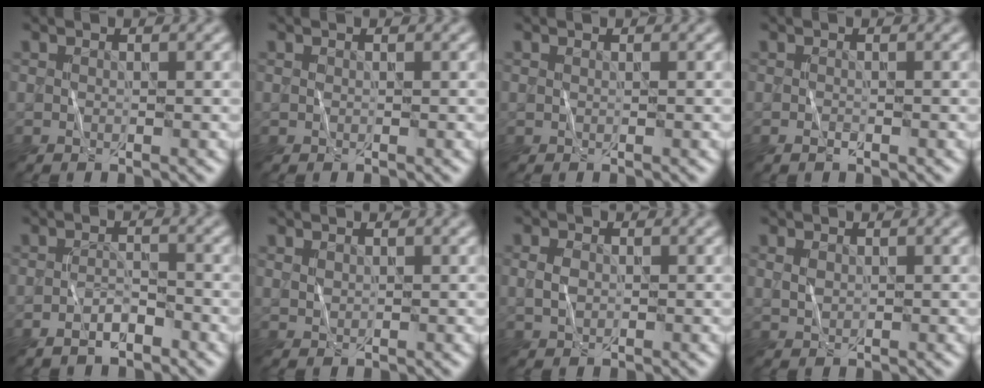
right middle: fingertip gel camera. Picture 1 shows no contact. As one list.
[{"total": 0.0}, {"total": 0.0}, {"total": 0.8, "force": [-0.5, 0.3, 0.5], "torque": [-0.011, 0.001, -0.011]}, {"total": 2.3, "force": [-1.7, 0.8, 1.4], "torque": [-0.022, 0.006, -0.033]}, {"total": 0.8, "force": [0.7, 0.4, 0.1], "torque": [-0.005, -0.001, 0.016]}, {"total": 1.5, "force": [0.3, 1.1, 0.9], "torque": [-0.020, 0.002, 0.004]}, {"total": 1.0, "force": [0.5, 0.7, 0.5], "torque": [-0.012, 0.000, 0.013]}]